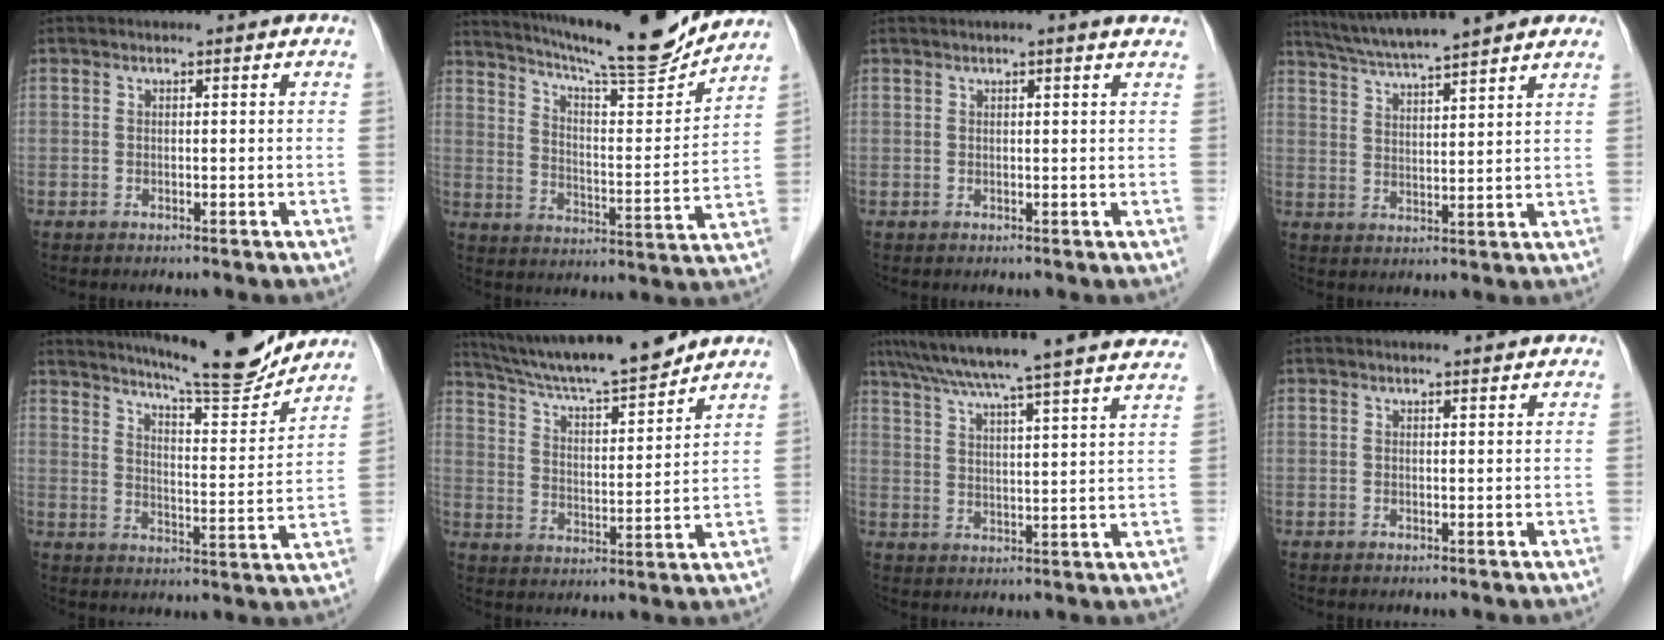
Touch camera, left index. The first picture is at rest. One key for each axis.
{"total": 17.4, "fx": 15.9, "fy": 0.4, "fz": 6.9, "tx": -0.121, "ty": -0.023, "tz": 0.236}
{"total": 3.1, "fx": 2.4, "fy": -0.2, "fz": 1.9, "tx": -0.024, "ty": 0.014, "tz": 0.024}
{"total": 13.7, "fx": 11.8, "fy": 0.5, "fz": 6.9, "tx": -0.119, "ty": 0.031, "tz": 0.177}
{"total": 15.7, "fx": 14.5, "fy": 0.7, "fz": 6.0, "tx": -0.099, "ty": -0.020, "tz": 0.205}
{"total": 16.2, "fx": 14.6, "fy": 0.8, "fz": 6.9, "tx": -0.123, "ty": 0.009, "tz": 0.242}
{"total": 25.6, "fx": 23.0, "fy": -0.8, "fz": 11.3, "tx": -0.188, "ty": -0.015, "tz": 0.301}
{"total": 1.8, "fx": 1.7, "fy": 0.0, "fz": 0.6, "tx": -0.010, "ty": 0.008, "tz": 0.025}